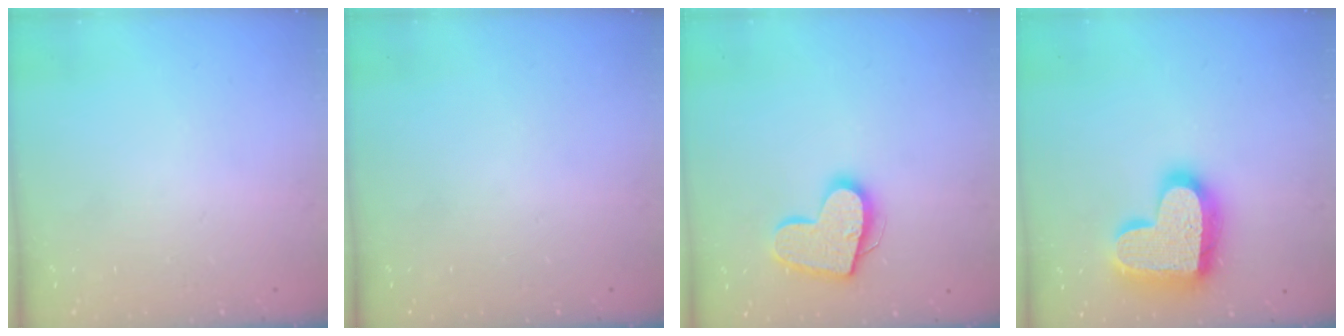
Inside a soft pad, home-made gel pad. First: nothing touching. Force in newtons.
{"total": 0.0}
{"total": 15.3, "press": 15.3, "slide": 1.1}
{"total": 20.8, "press": 20.7, "slide": 1.5}